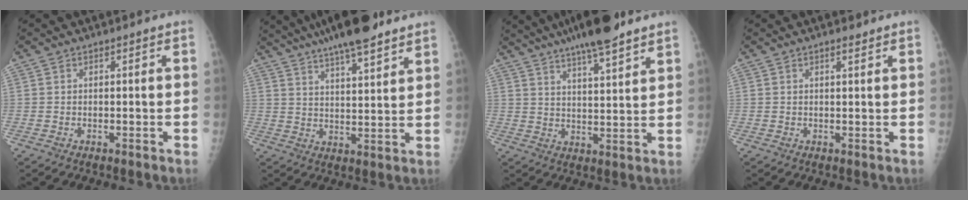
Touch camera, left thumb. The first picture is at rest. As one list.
[{"total": 15.1, "force": [11.5, 3.0, 9.3], "torque": [-0.135, -0.031, 0.183]}, {"total": 13.2, "force": [9.9, 2.1, 8.4], "torque": [-0.122, -0.031, 0.161]}, {"total": 1.4, "force": [1.1, 0.3, 0.9], "torque": [-0.013, -0.006, 0.018]}]